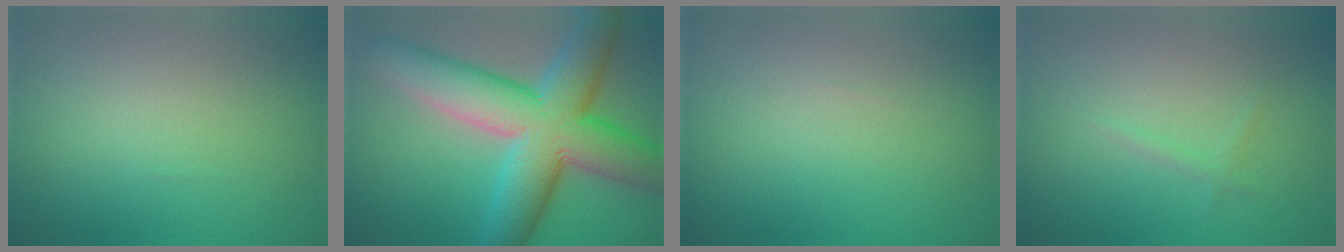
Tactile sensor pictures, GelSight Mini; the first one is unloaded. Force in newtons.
{"total": 12.5, "press": 12.5, "slide": 0.8}
{"total": 0.0}
{"total": 0.7, "press": 0.7, "slide": 0.1}